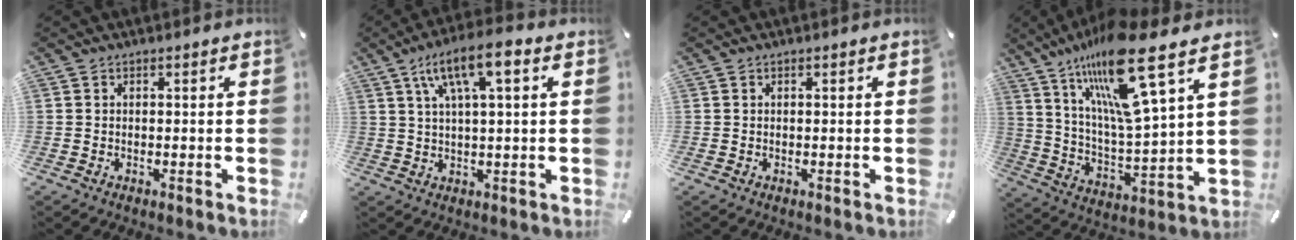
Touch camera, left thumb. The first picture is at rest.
{"total": 10.9, "force": [4.5, 3.2, 9.3], "torque": [-0.164, 0.000, 0.081]}
{"total": 0.0}
{"total": 20.0, "force": [13.9, 3.2, 14.0], "torque": [-0.283, -0.082, 0.221]}